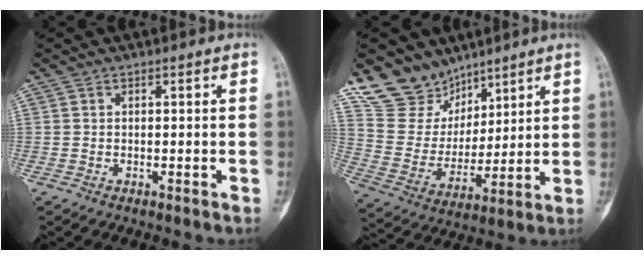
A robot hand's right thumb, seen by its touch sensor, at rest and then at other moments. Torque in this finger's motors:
{"motor_torque": [0.11, 1.36, 0.07, 0.15, 0.00]}